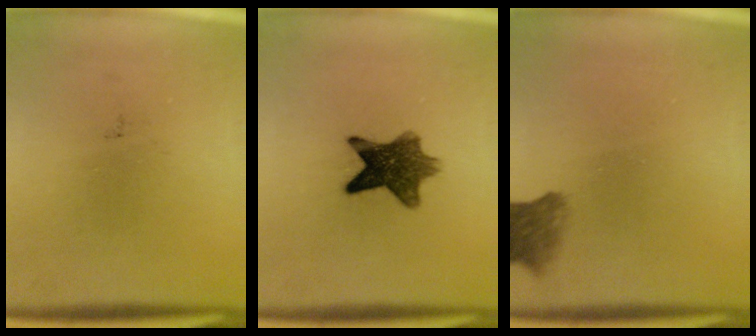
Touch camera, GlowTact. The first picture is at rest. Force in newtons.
{"total": 8.9}
{"total": 4.6}